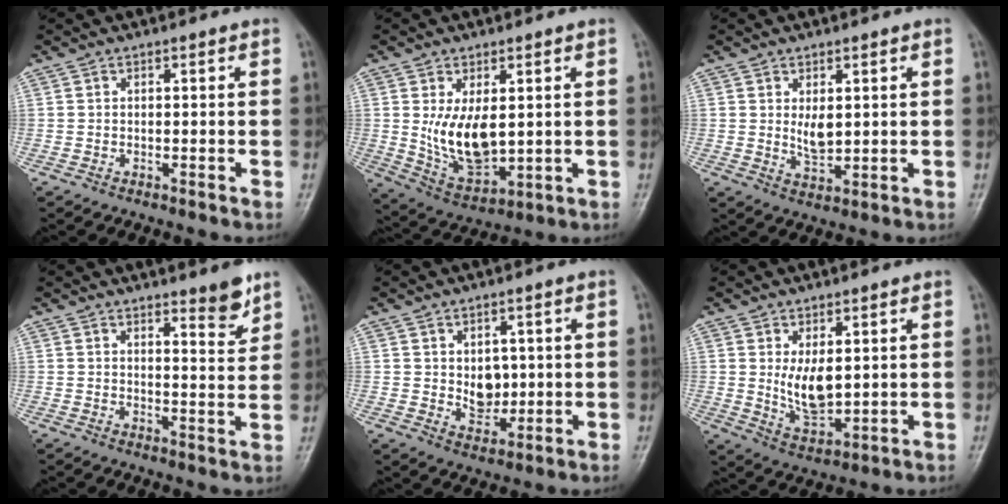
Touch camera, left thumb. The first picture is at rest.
{"total": 10.5, "force": [1.3, 5.7, 8.8], "torque": [-0.142, -0.024, 0.045]}
{"total": 4.2, "force": [1.1, 2.2, 3.4], "torque": [-0.052, -0.016, 0.026]}
{"total": 4.9, "force": [3.8, 0.9, 2.9], "torque": [-0.029, -0.036, 0.053]}
{"total": 5.6, "force": [0.7, 4.2, 3.7], "torque": [-0.031, -0.012, 0.022]}
{"total": 7.5, "force": [1.5, 3.9, 6.2], "torque": [-0.095, -0.025, 0.042]}